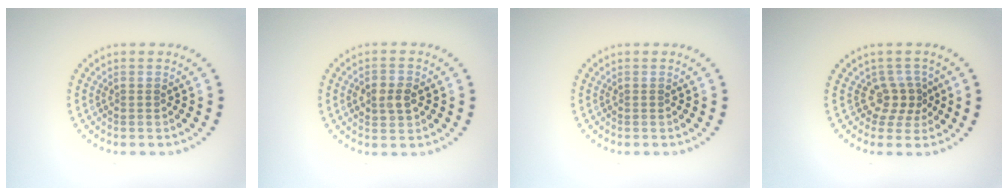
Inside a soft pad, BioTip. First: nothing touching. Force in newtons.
{"total": 2.4, "press": 2.4, "slide": 0.2}
{"total": 0.0}
{"total": 2.5, "press": 1.8, "slide": 1.7}